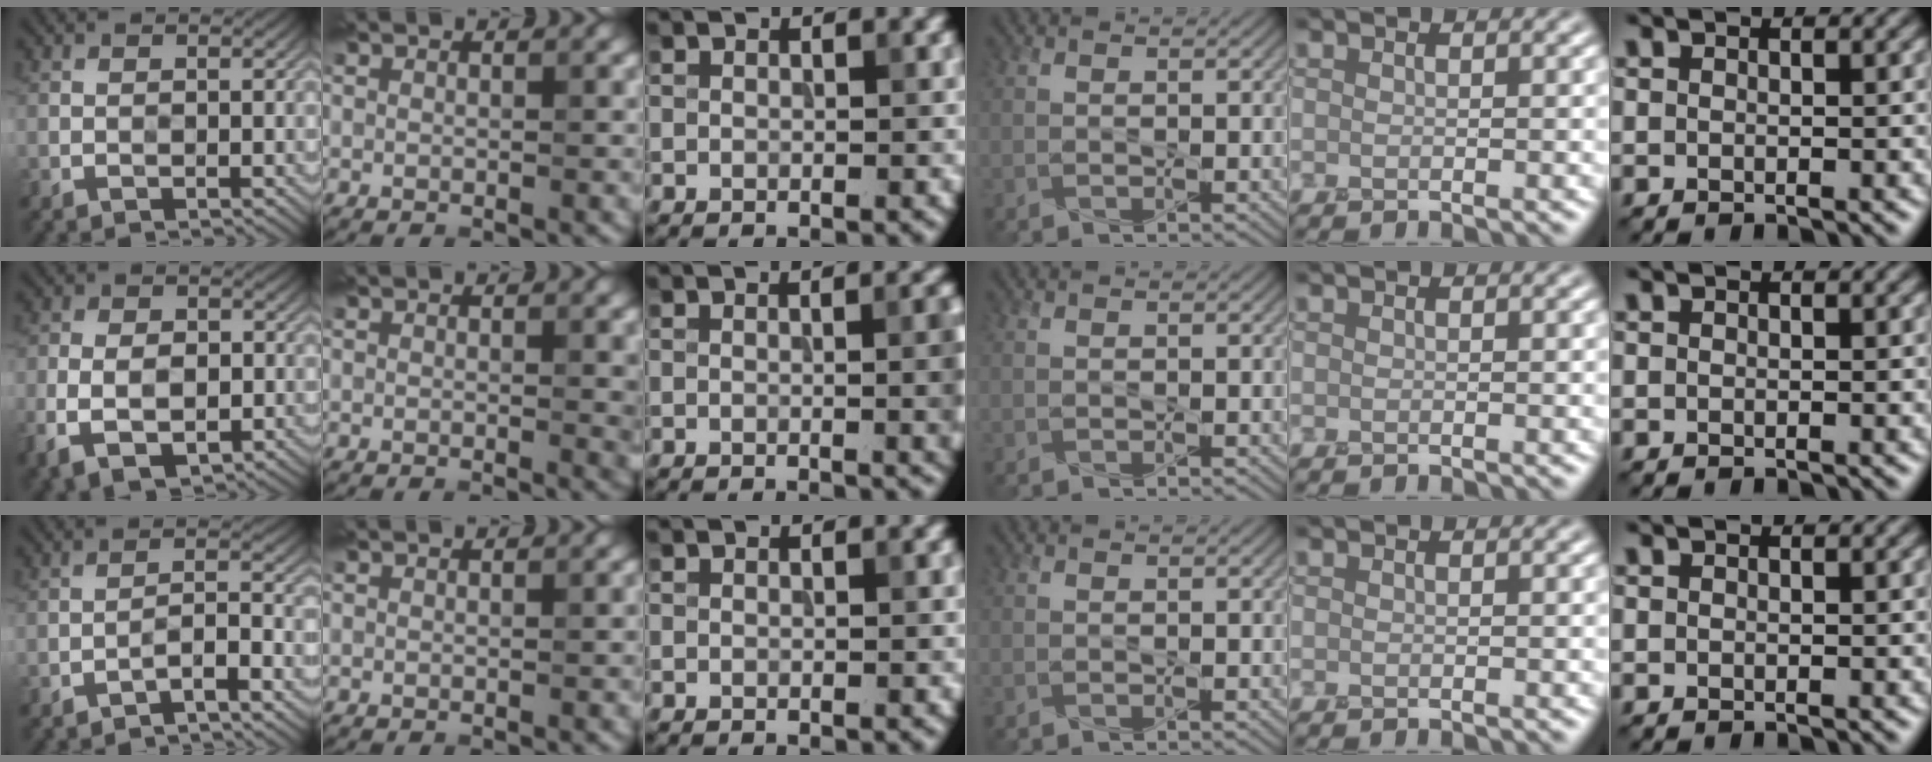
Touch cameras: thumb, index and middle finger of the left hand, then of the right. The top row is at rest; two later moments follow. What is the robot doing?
{"motion": "squeeze", "object": "air blower"}